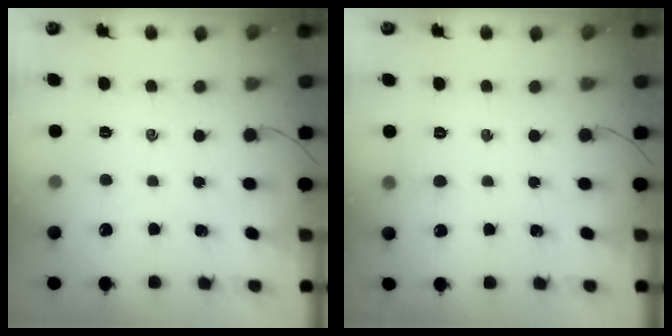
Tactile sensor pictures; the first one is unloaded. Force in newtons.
{"total": 2.8, "press": 2.6, "slide": 1.0}